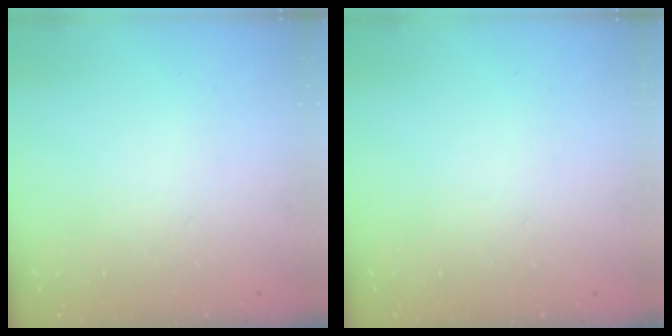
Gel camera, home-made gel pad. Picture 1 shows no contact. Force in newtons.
{"total": 0.0}